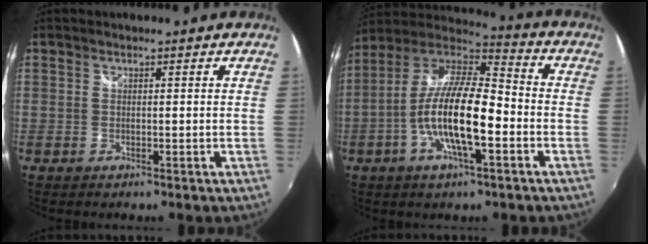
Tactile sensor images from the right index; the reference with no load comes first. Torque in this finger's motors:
{"motor_torque": [1.82, -0.32, 1.05, 0.21]}